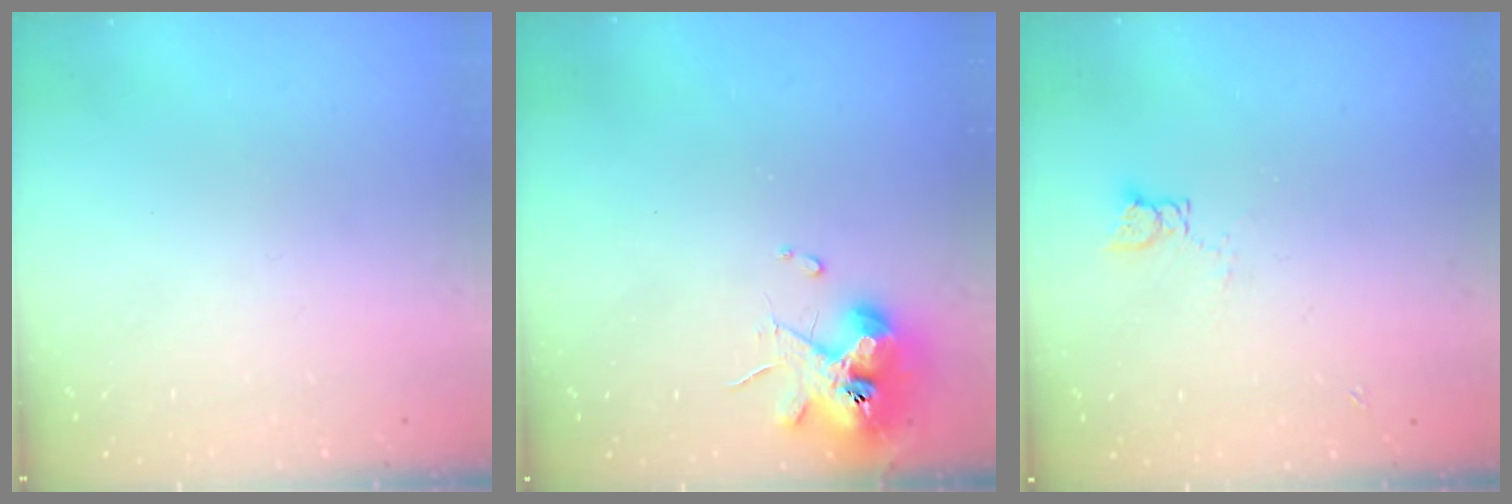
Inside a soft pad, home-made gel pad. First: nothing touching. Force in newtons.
{"total": 11.4, "press": 11.3, "slide": 1.6}
{"total": 2.8, "press": 2.8, "slide": 0.4}